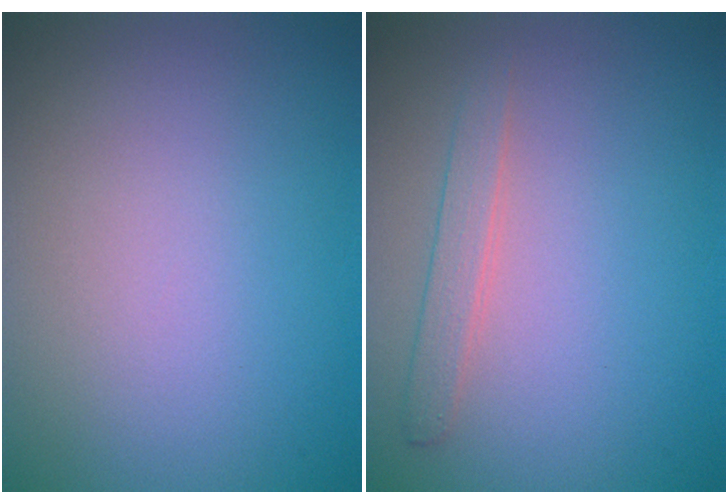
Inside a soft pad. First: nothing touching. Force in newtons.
{"total": 1.7, "press": 1.7, "slide": 0.0}